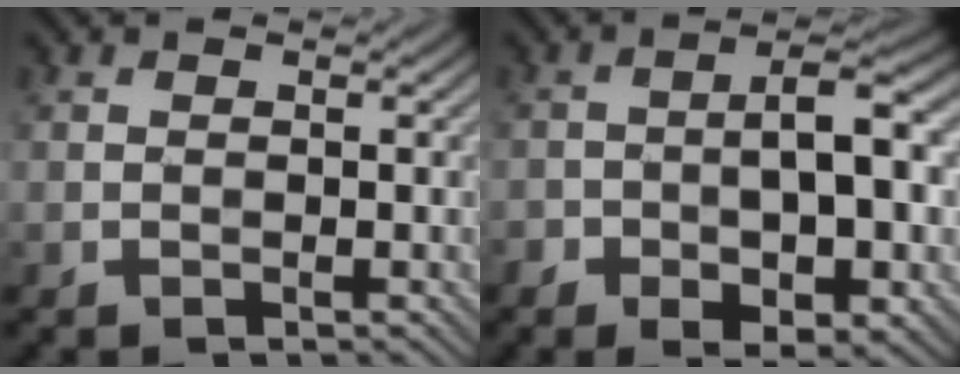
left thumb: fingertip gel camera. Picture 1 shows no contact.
{"total": 9.4, "force": [-2.9, 4.6, 7.7], "torque": [-0.109, 0.000, -0.045]}